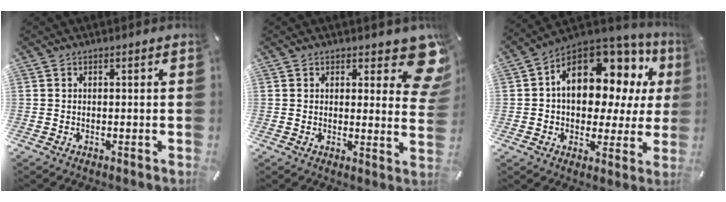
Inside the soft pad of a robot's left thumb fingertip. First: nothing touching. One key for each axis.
{"total": 9.8, "fx": 6.1, "fy": 4.3, "fz": 6.3, "tx": -0.052, "ty": -0.049, "tz": 0.103}
{"total": 16.2, "fx": 5.2, "fy": 10.5, "fz": 11.2, "tx": -0.172, "ty": -0.034, "tz": 0.088}